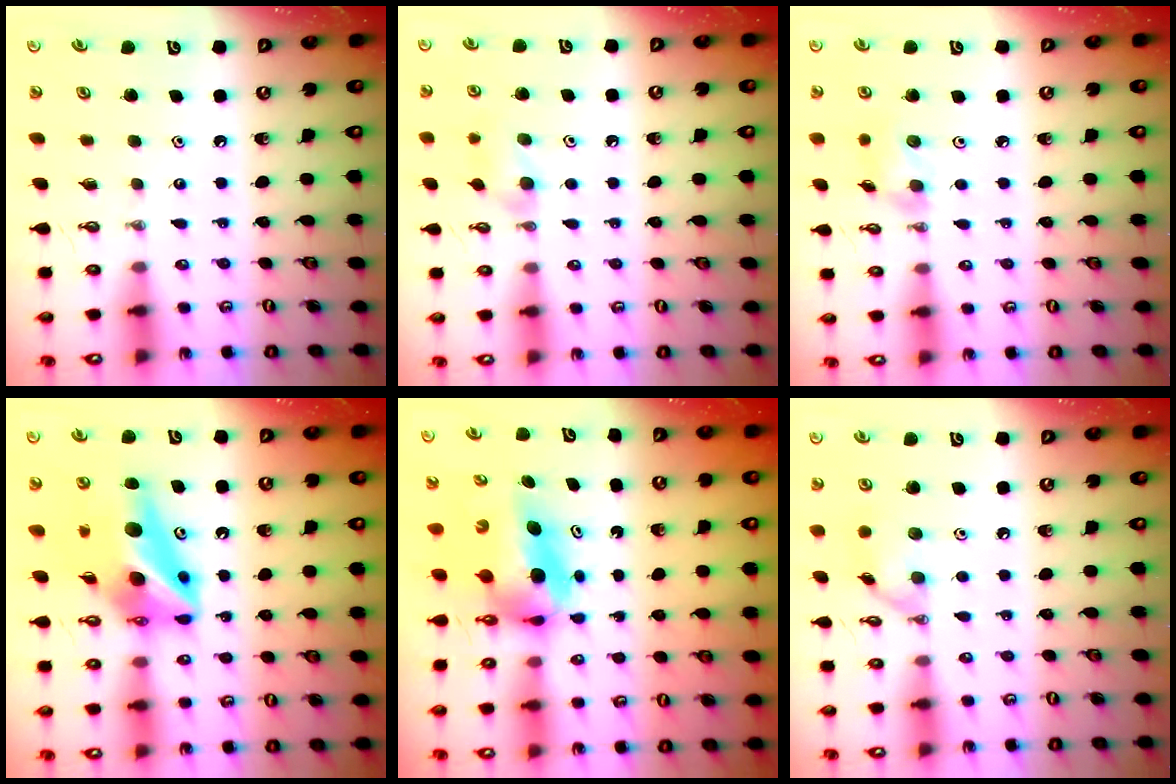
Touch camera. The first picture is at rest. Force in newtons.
{"total": 7.7, "press": 7.6, "slide": 1.3}
{"total": 7.0, "press": 6.6, "slide": 2.5}
{"total": 14.7, "press": 14.6, "slide": 1.5}
{"total": 6.1, "press": 6.0, "slide": 1.0}
{"total": 9.3, "press": 9.3, "slide": 0.7}